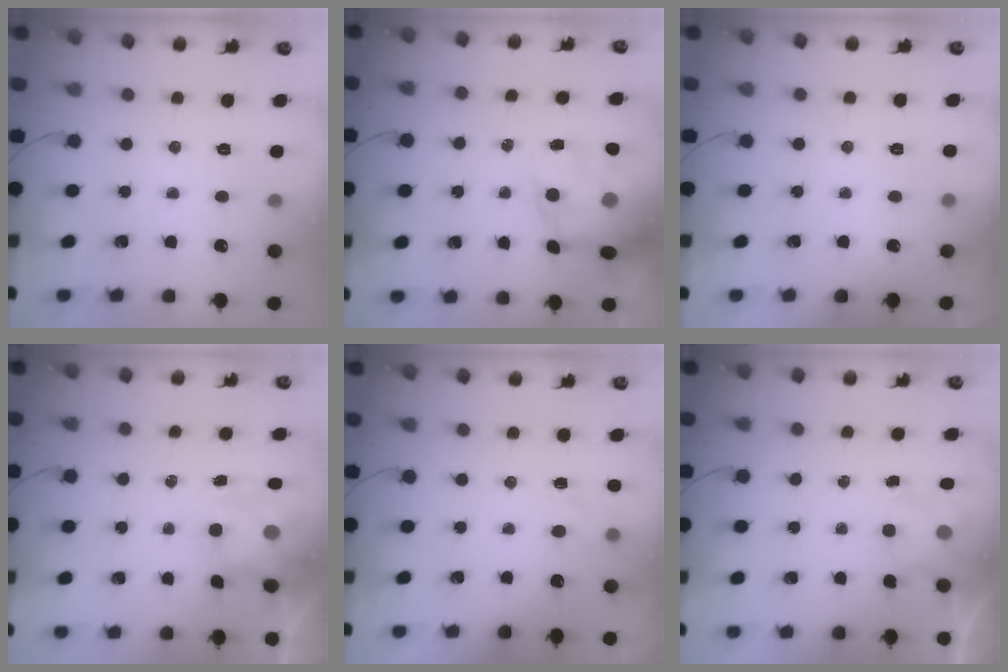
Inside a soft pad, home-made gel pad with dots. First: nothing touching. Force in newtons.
{"total": 13.8, "press": 13.3, "slide": 3.5}
{"total": 1.8, "press": 1.3, "slide": 1.1}
{"total": 5.1, "press": 5.0, "slide": 0.7}
{"total": 3.0, "press": 2.9, "slide": 1.1}
{"total": 1.5, "press": 1.3, "slide": 0.8}